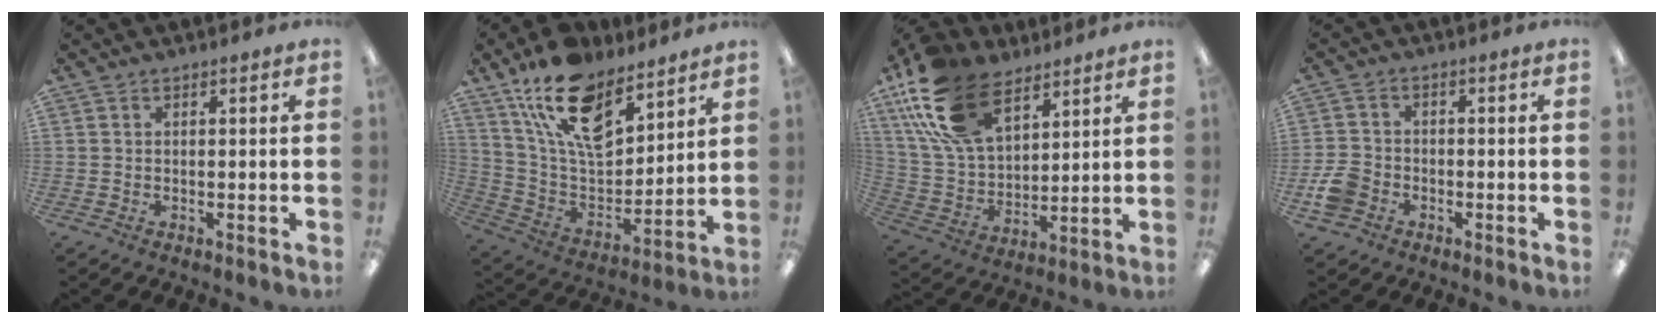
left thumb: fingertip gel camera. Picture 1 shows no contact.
{"total": 18.7, "force": [12.7, 9.0, 10.4], "torque": [-0.198, -0.066, 0.230]}
{"total": 21.4, "force": [12.4, 11.9, 12.8], "torque": [-0.284, -0.038, 0.228]}
{"total": 5.5, "force": [-2.6, 4.2, 2.5], "torque": [-0.056, 0.013, -0.049]}